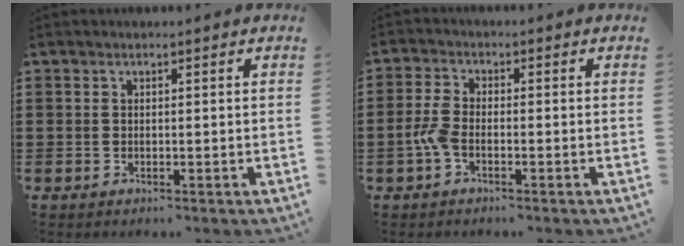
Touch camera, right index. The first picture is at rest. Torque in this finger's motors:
{"motor_torque": [0.62, -0.51, 0.37, 0.12]}